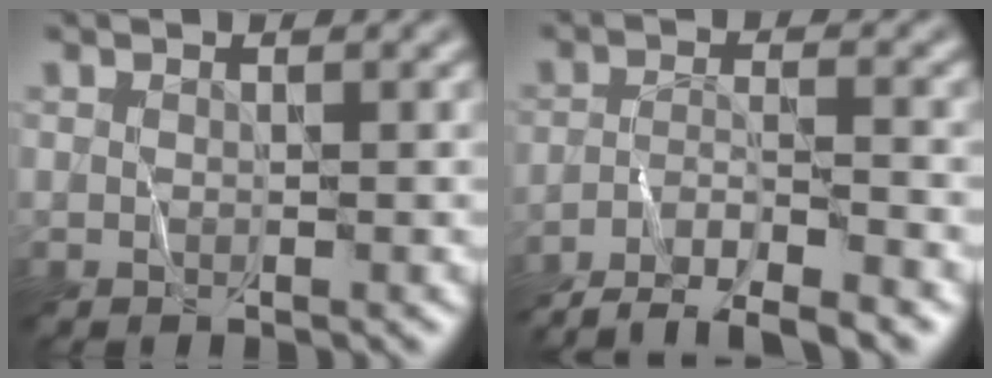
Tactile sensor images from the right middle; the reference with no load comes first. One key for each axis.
{"total": 6.8, "fx": -5.8, "fy": 1.0, "fz": 3.4, "tx": -0.047, "ty": -0.005, "tz": -0.099}